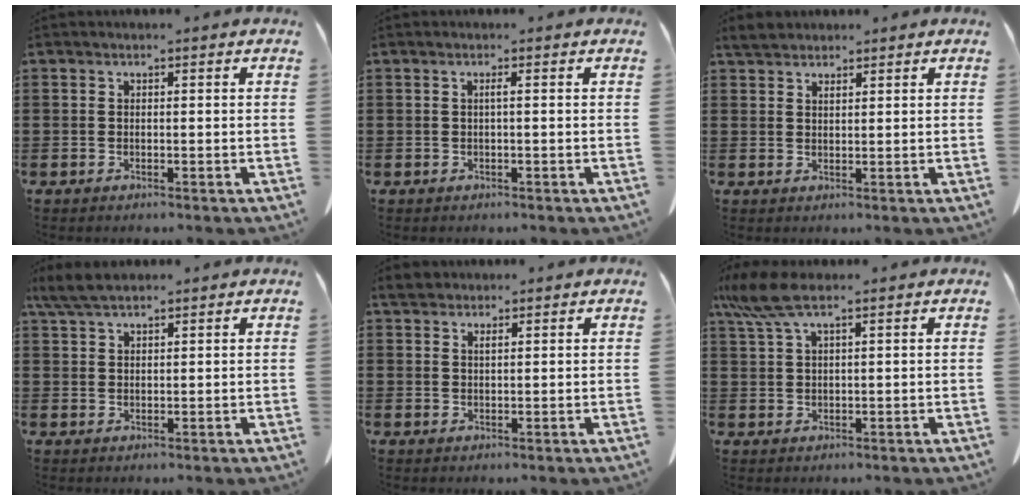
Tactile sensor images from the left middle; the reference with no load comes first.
{"total": 0.8, "force": [0.0, -0.2, 0.8], "torque": [-0.015, -0.002, -0.001]}
{"total": 2.4, "force": [2.3, 0.6, 0.7], "torque": [-0.019, 0.003, 0.045]}
{"total": 4.2, "force": [3.4, 0.9, 2.4], "torque": [-0.055, 0.000, 0.064]}
{"total": 2.1, "force": [1.8, 0.6, 0.8], "torque": [-0.022, 0.004, 0.034]}
{"total": 6.1, "force": [3.8, 1.5, 4.6], "torque": [-0.112, -0.004, 0.065]}